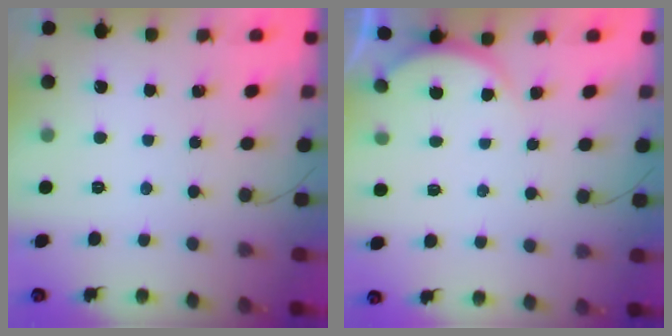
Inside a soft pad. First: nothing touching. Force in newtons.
{"total": 2.8, "press": 2.8, "slide": 0.4}